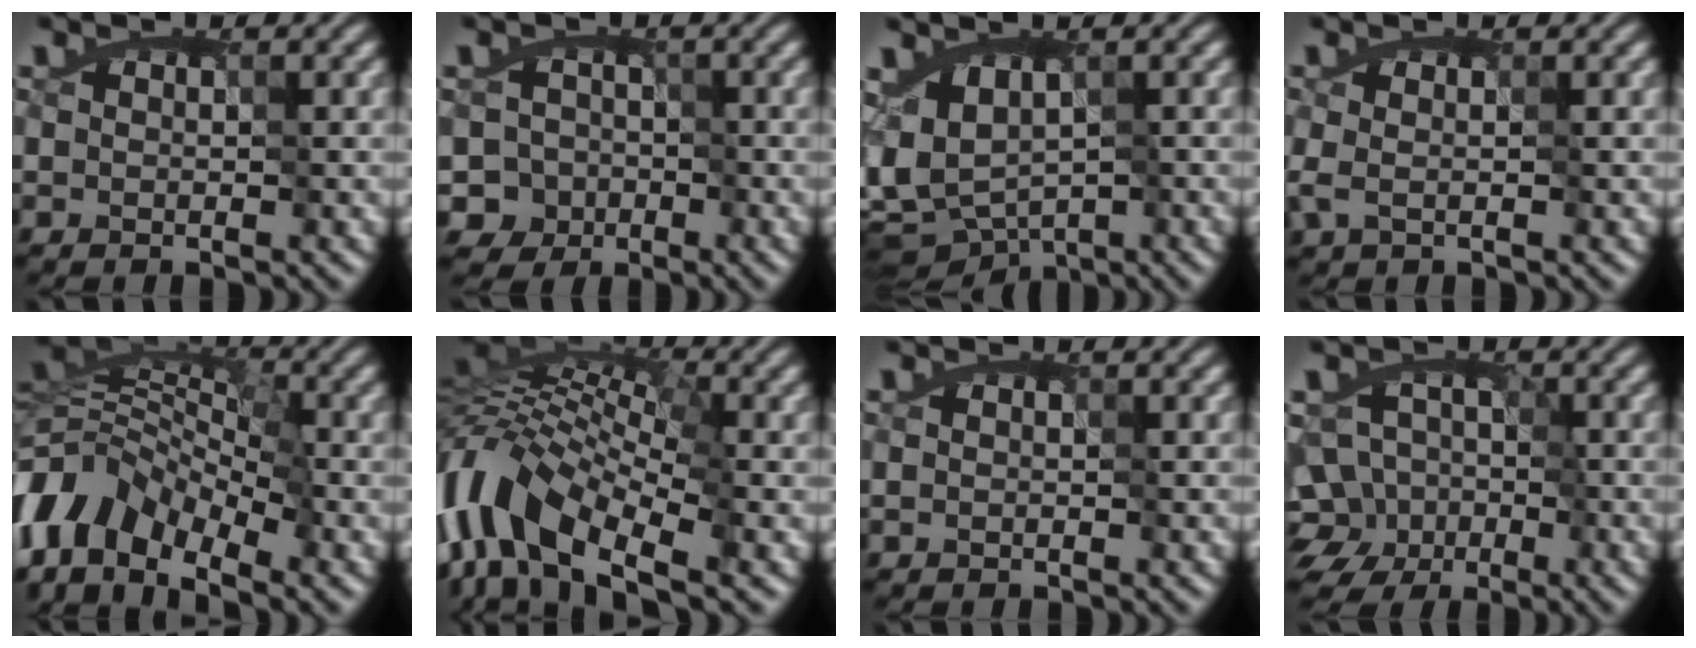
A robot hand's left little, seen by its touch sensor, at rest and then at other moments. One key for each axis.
{"total": 5.2, "fx": -2.3, "fy": 4.6, "fz": 1.0, "tx": -0.006, "ty": 0.013, "tz": -0.077}
{"total": 4.3, "fx": -0.8, "fy": 3.2, "fz": 2.8, "tx": -0.044, "ty": -0.015, "tz": -0.014}
{"total": 0.9, "fx": 0.1, "fy": 0.3, "fz": 0.8, "tx": -0.022, "ty": -0.001, "tz": 0.000}
{"total": 8.6, "fx": -5.6, "fy": 4.4, "fz": 4.8, "tx": -0.096, "ty": 0.013, "tz": -0.126}
{"total": 12.1, "fx": -4.8, "fy": 5.7, "fz": 9.6, "tx": -0.203, "ty": 0.019, "tz": -0.111}
{"total": 0.0}
{"total": 7.9, "fx": -3.4, "fy": 6.5, "fz": 2.8, "tx": -0.037, "ty": 0.008, "tz": -0.095}